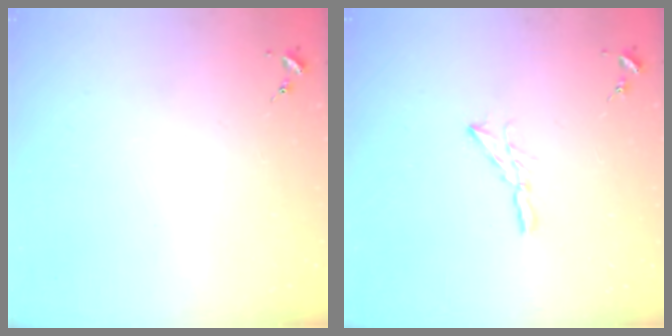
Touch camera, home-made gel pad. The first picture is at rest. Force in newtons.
{"total": 4.9, "press": 4.9, "slide": 0.3}